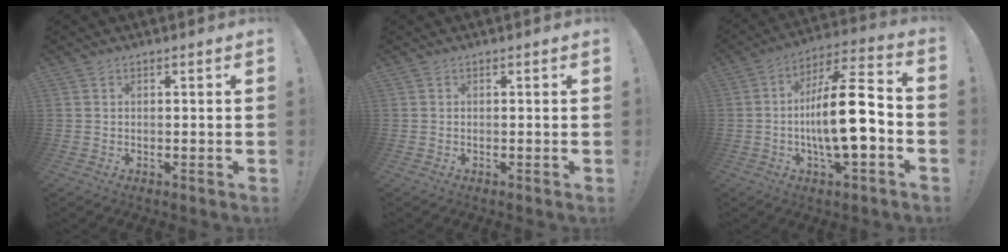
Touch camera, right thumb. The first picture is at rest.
{"total": 0.0}
{"total": 18.1, "force": [-2.8, 5.1, 17.1], "torque": [-0.296, 0.008, -0.050]}